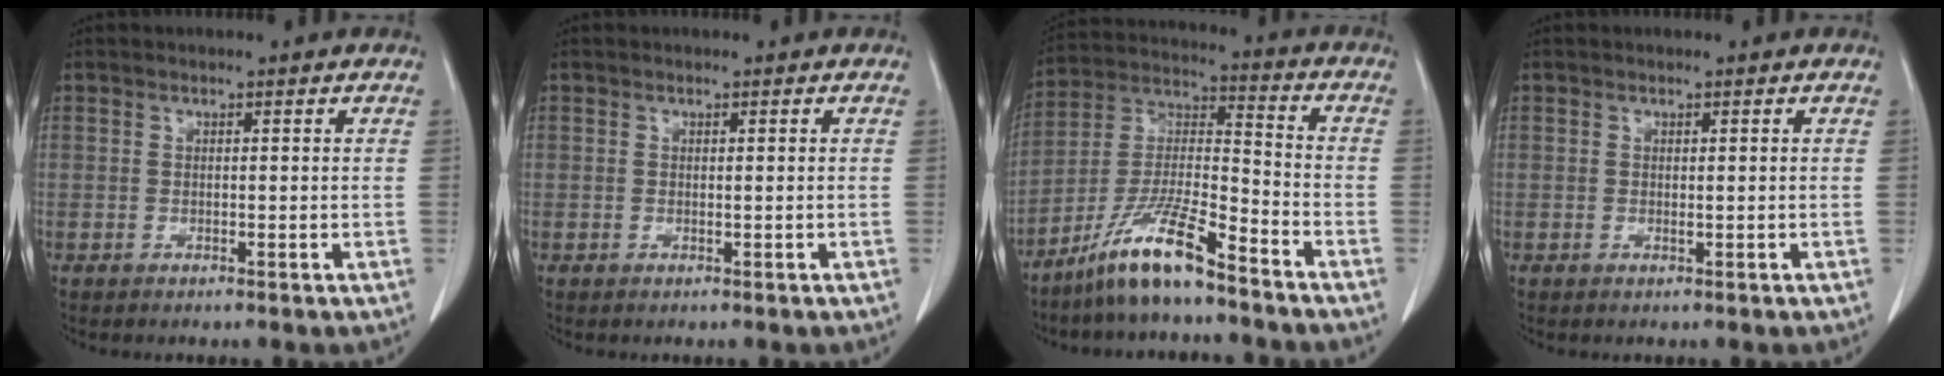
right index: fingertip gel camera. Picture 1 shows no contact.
{"total": 0.0}
{"total": 12.5, "force": [-9.1, 1.0, 8.5], "torque": [-0.176, -0.009, -0.175]}
{"total": 0.0}